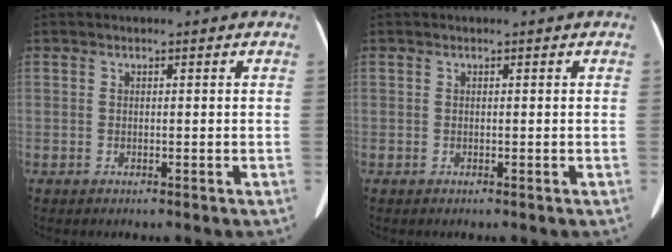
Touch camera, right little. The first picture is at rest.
{"total": 0.0}